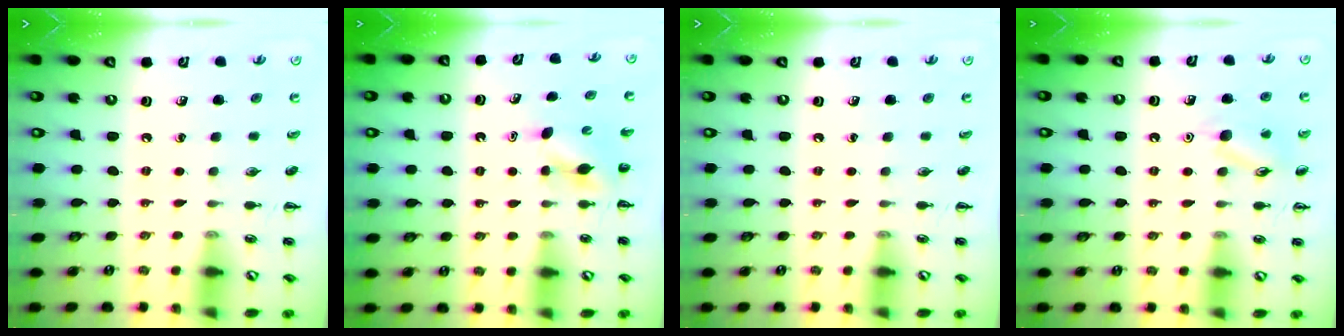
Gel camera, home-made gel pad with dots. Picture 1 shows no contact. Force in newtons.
{"total": 4.0, "press": 3.9, "slide": 1.0}
{"total": 0.0}
{"total": 9.5, "press": 9.5, "slide": 0.9}